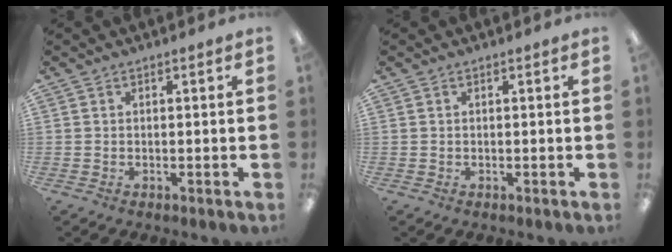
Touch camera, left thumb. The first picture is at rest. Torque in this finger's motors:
{"motor_torque": [-0.01, 0.03, -0.04, 0.20, 0.00]}